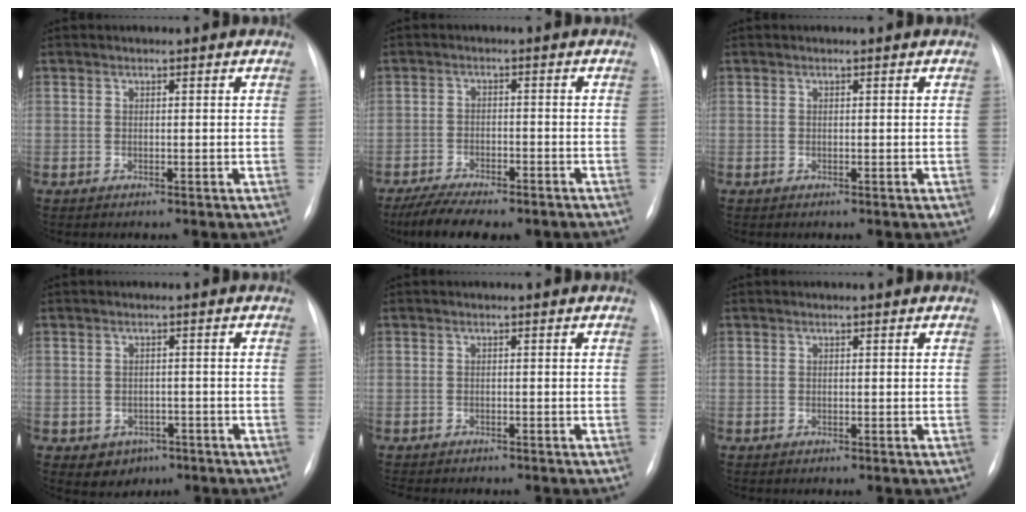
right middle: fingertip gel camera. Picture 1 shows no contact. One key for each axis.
{"total": 10.6, "fx": -8.5, "fy": 3.2, "fz": 5.5, "tx": -0.086, "ty": -0.006, "tz": -0.125}
{"total": 0.0}
{"total": 3.5, "fx": -1.7, "fy": 2.9, "fz": 1.0, "tx": -0.010, "ty": 0.007, "tz": -0.010}
{"total": 5.1, "fx": -4.4, "fy": 1.4, "fz": 2.1, "tx": -0.026, "ty": -0.006, "tz": -0.059}
{"total": 0.0}